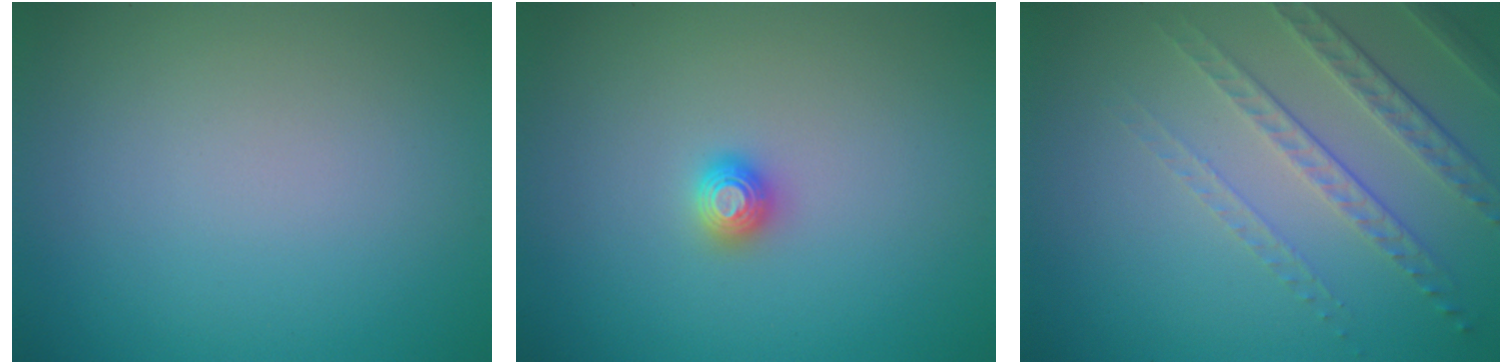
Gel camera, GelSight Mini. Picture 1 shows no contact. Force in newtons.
{"total": 1.2, "press": 1.2, "slide": 0.1}
{"total": 4.6, "press": 3.1, "slide": 3.4}